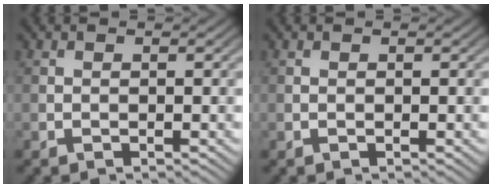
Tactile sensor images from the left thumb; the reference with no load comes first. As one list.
[{"total": 0.0}]